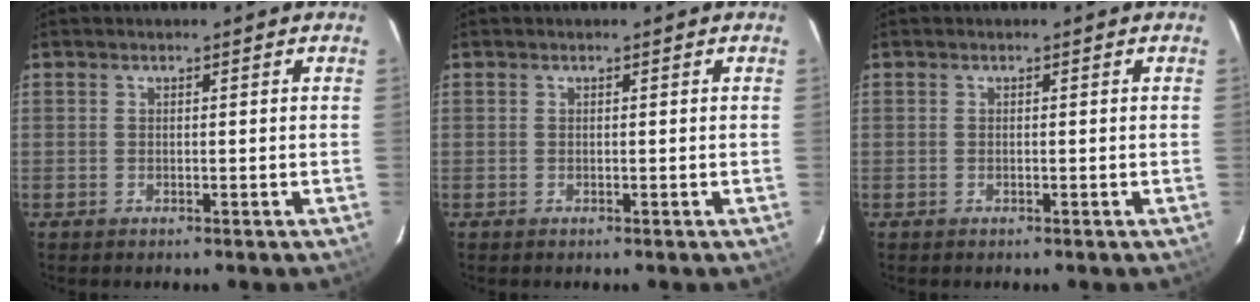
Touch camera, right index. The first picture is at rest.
{"total": 0.0}
{"total": 0.0}